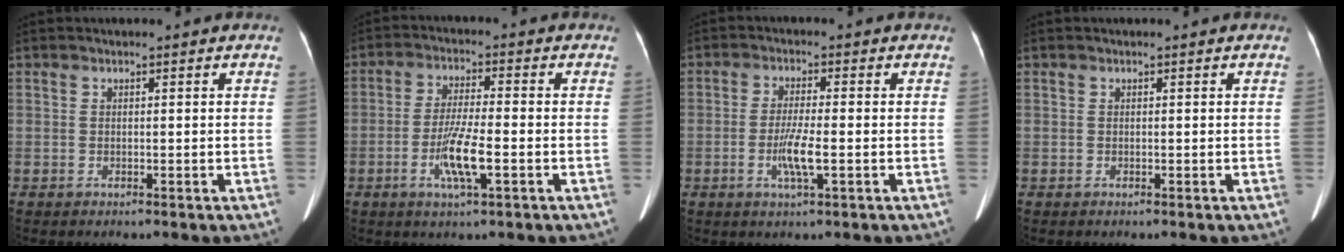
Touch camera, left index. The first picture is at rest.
{"total": 7.0, "force": [-2.4, 0.6, 6.5], "torque": [-0.131, -0.008, -0.045]}
{"total": 4.8, "force": [-1.4, 0.3, 4.6], "torque": [-0.094, -0.008, -0.025]}
{"total": 0.0}